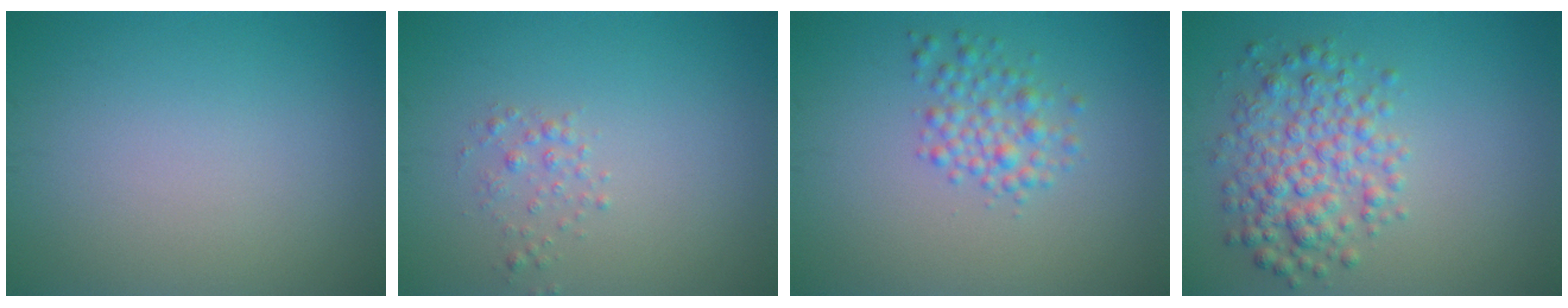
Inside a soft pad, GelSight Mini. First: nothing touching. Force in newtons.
{"total": 1.1, "press": 1.1, "slide": 0.1}
{"total": 2.6, "press": 2.6, "slide": 0.1}
{"total": 4.8, "press": 4.8, "slide": 0.1}